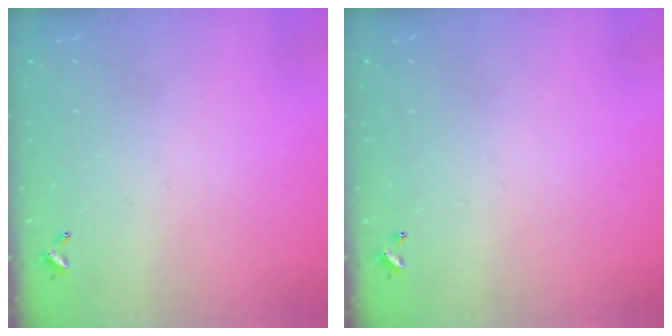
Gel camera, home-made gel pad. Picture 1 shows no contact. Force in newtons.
{"total": 0.0}